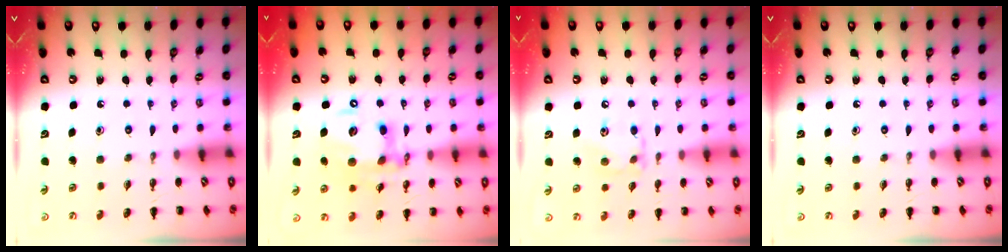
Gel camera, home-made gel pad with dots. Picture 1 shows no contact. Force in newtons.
{"total": 13.7, "press": 13.3, "slide": 3.4}
{"total": 8.6, "press": 8.6, "slide": 0.8}
{"total": 0.0}